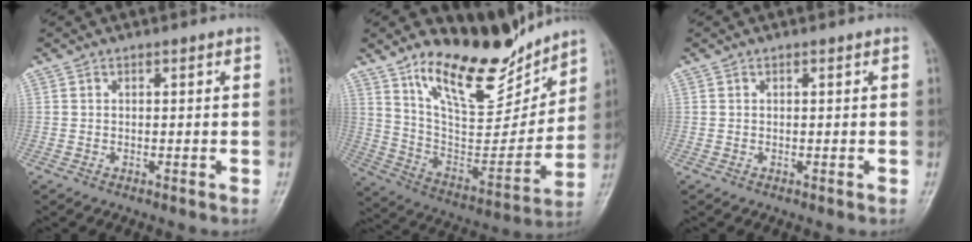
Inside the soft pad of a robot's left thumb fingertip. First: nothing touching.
{"total": 19.5, "force": [15.0, 7.2, 10.2], "torque": [-0.109, -0.100, 0.265]}
{"total": 0.0}